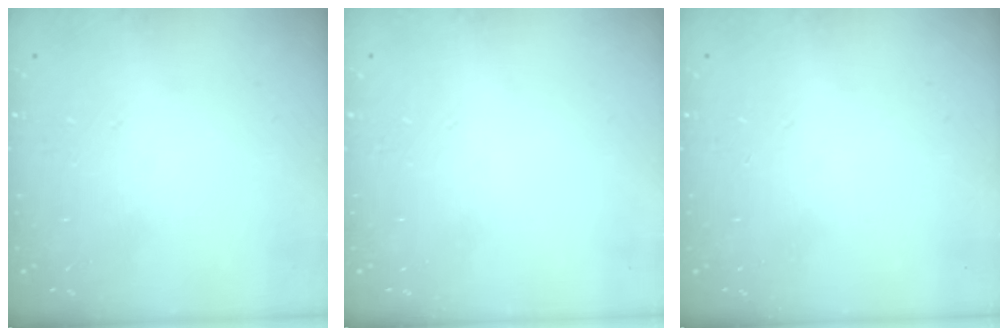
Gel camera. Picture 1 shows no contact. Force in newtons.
{"total": 0.0}
{"total": 0.0}